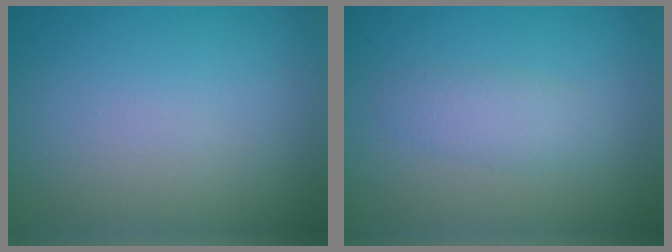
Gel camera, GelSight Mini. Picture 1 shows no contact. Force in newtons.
{"total": 2.1, "press": 2.1, "slide": 0.1}